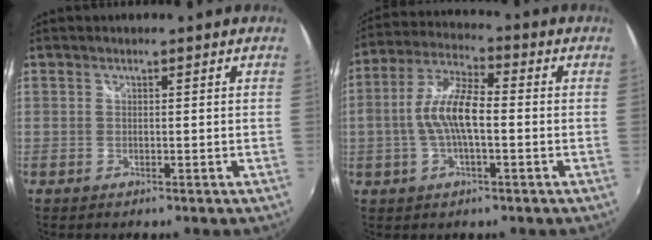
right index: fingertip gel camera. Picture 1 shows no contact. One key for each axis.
{"total": 9.6, "fx": -1.3, "fy": 3.3, "fz": 9.0, "tx": -0.186, "ty": 0.011, "tz": -0.026}